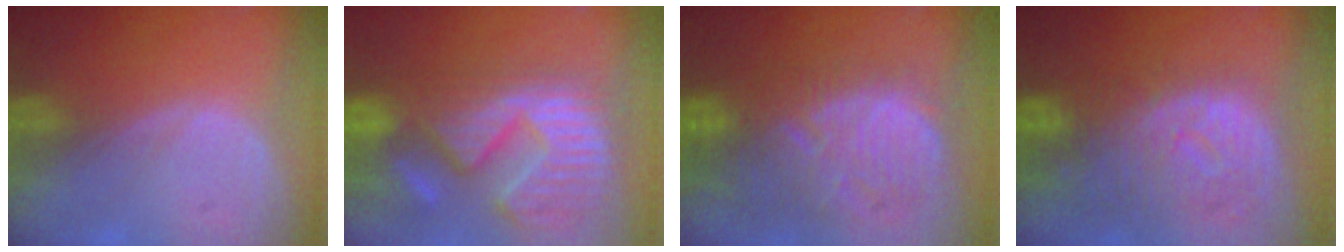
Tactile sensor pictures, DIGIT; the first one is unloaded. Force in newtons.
{"total": 15.3, "press": 12.6, "slide": 8.7}
{"total": 12.3, "press": 11.3, "slide": 4.8}
{"total": 11.5, "press": 9.9, "slide": 5.8}